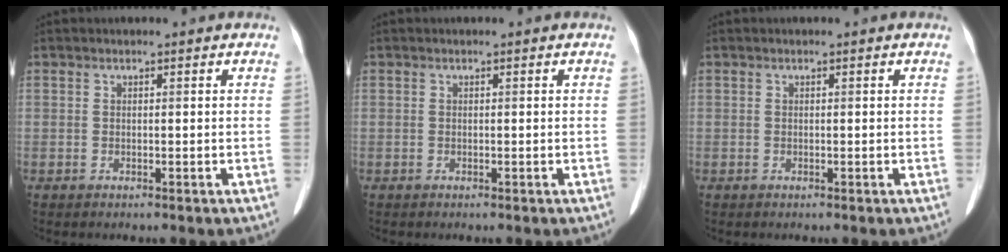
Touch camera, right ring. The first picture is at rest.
{"total": 0.0}
{"total": 0.0}